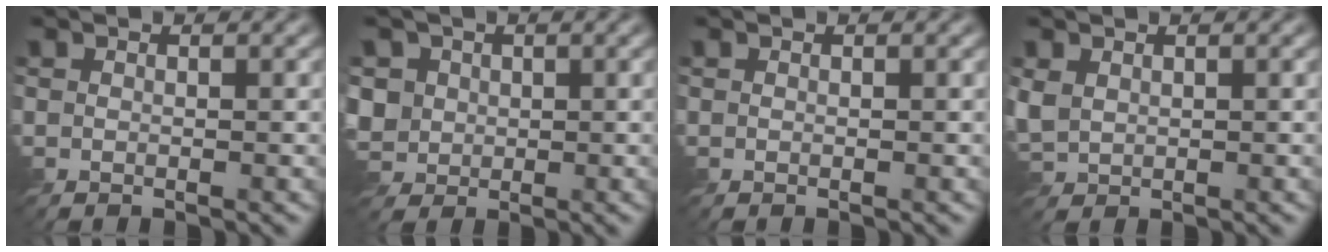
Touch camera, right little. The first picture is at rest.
{"total": 5.1, "force": [0.8, 4.5, 2.2], "torque": [-0.072, 0.013, 0.017]}
{"total": 0.0}
{"total": 2.7, "force": [0.7, 2.1, 1.6], "torque": [-0.048, 0.000, 0.012]}